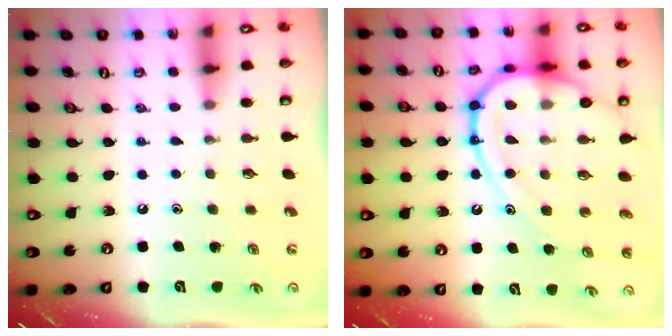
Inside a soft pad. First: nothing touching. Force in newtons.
{"total": 17.5, "press": 17.4, "slide": 1.4}